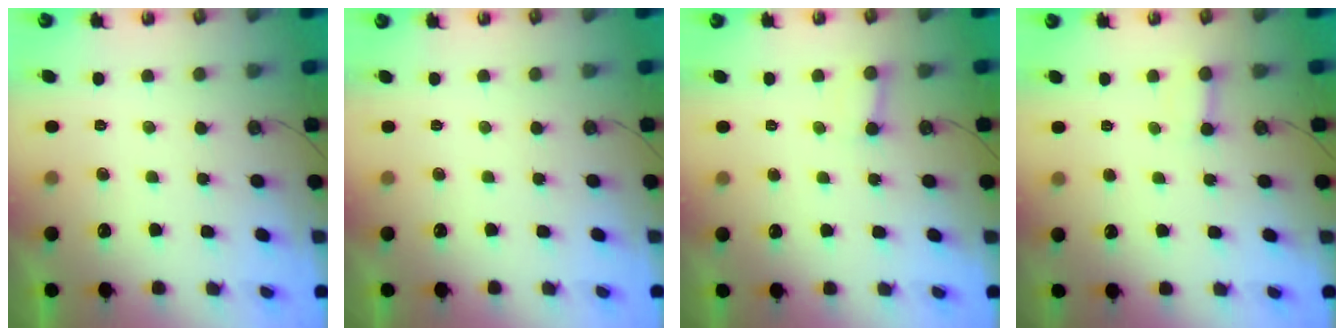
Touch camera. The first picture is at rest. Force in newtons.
{"total": 0.0}
{"total": 4.8, "press": 4.7, "slide": 0.4}
{"total": 2.5, "press": 2.5, "slide": 0.4}